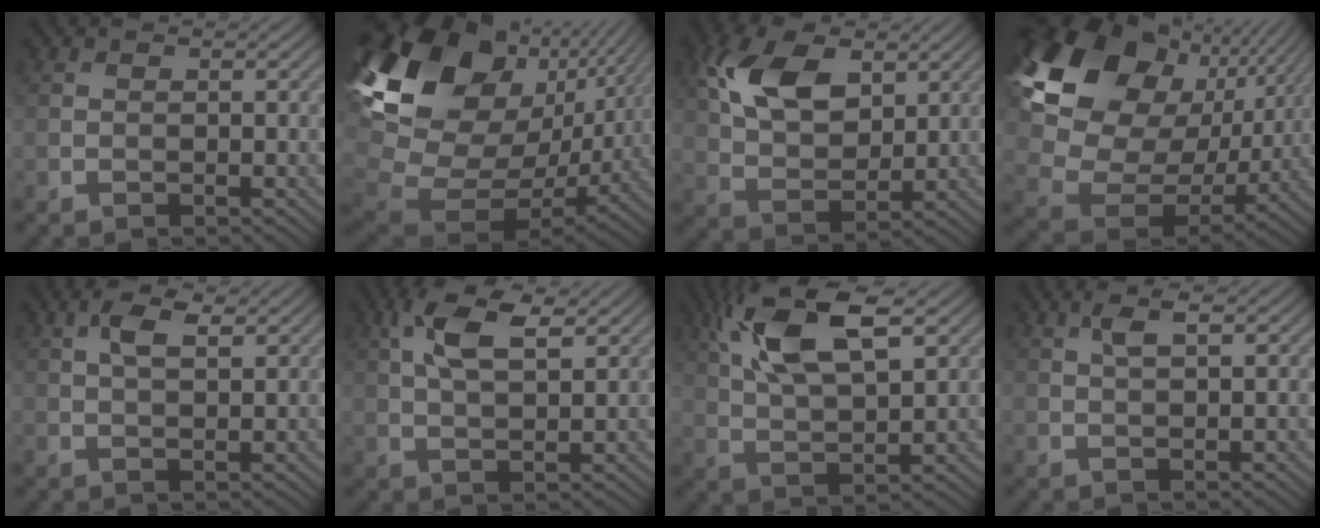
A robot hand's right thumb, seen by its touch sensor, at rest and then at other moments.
{"total": 21.4, "force": [7.3, 14.5, 14.0], "torque": [-0.292, 0.020, 0.156]}
{"total": 10.7, "force": [4.3, 6.2, 7.6], "torque": [-0.179, 0.014, 0.080]}
{"total": 20.7, "force": [8.0, 14.9, 11.9], "torque": [-0.285, 0.019, 0.161]}
{"total": 3.9, "force": [1.6, 1.5, 3.1], "torque": [-0.071, 0.006, 0.031]}
{"total": 7.5, "force": [3.3, 3.0, 6.0], "torque": [-0.133, 0.011, 0.063]}
{"total": 12.4, "force": [5.6, 4.7, 10.0], "torque": [-0.212, 0.013, 0.105]}
{"total": 2.5, "force": [1.0, 0.7, 2.1], "torque": [-0.049, 0.007, 0.019]}